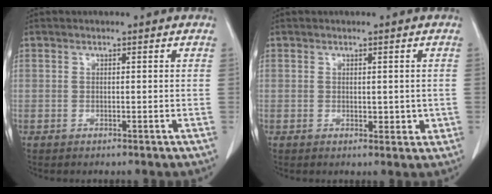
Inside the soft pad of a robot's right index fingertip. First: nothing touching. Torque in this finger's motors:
{"motor_torque": [-0.02, 0.11, 0.00, 0.00]}